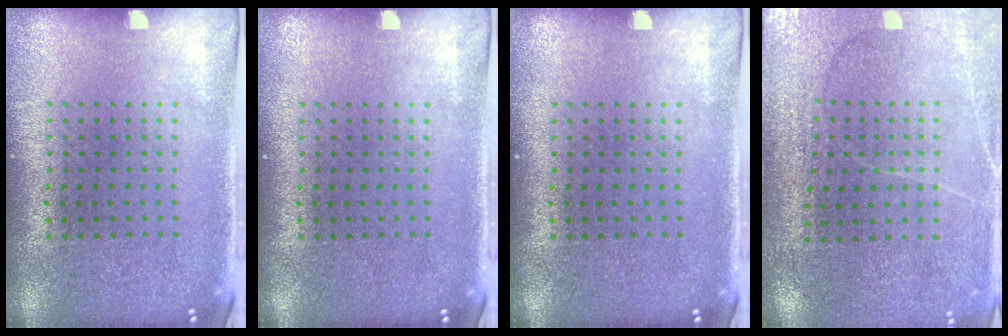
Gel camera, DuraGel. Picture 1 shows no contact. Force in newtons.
{"total": 0.0}
{"total": 0.0}
{"total": 2.9, "press": 2.9, "slide": 0.2}